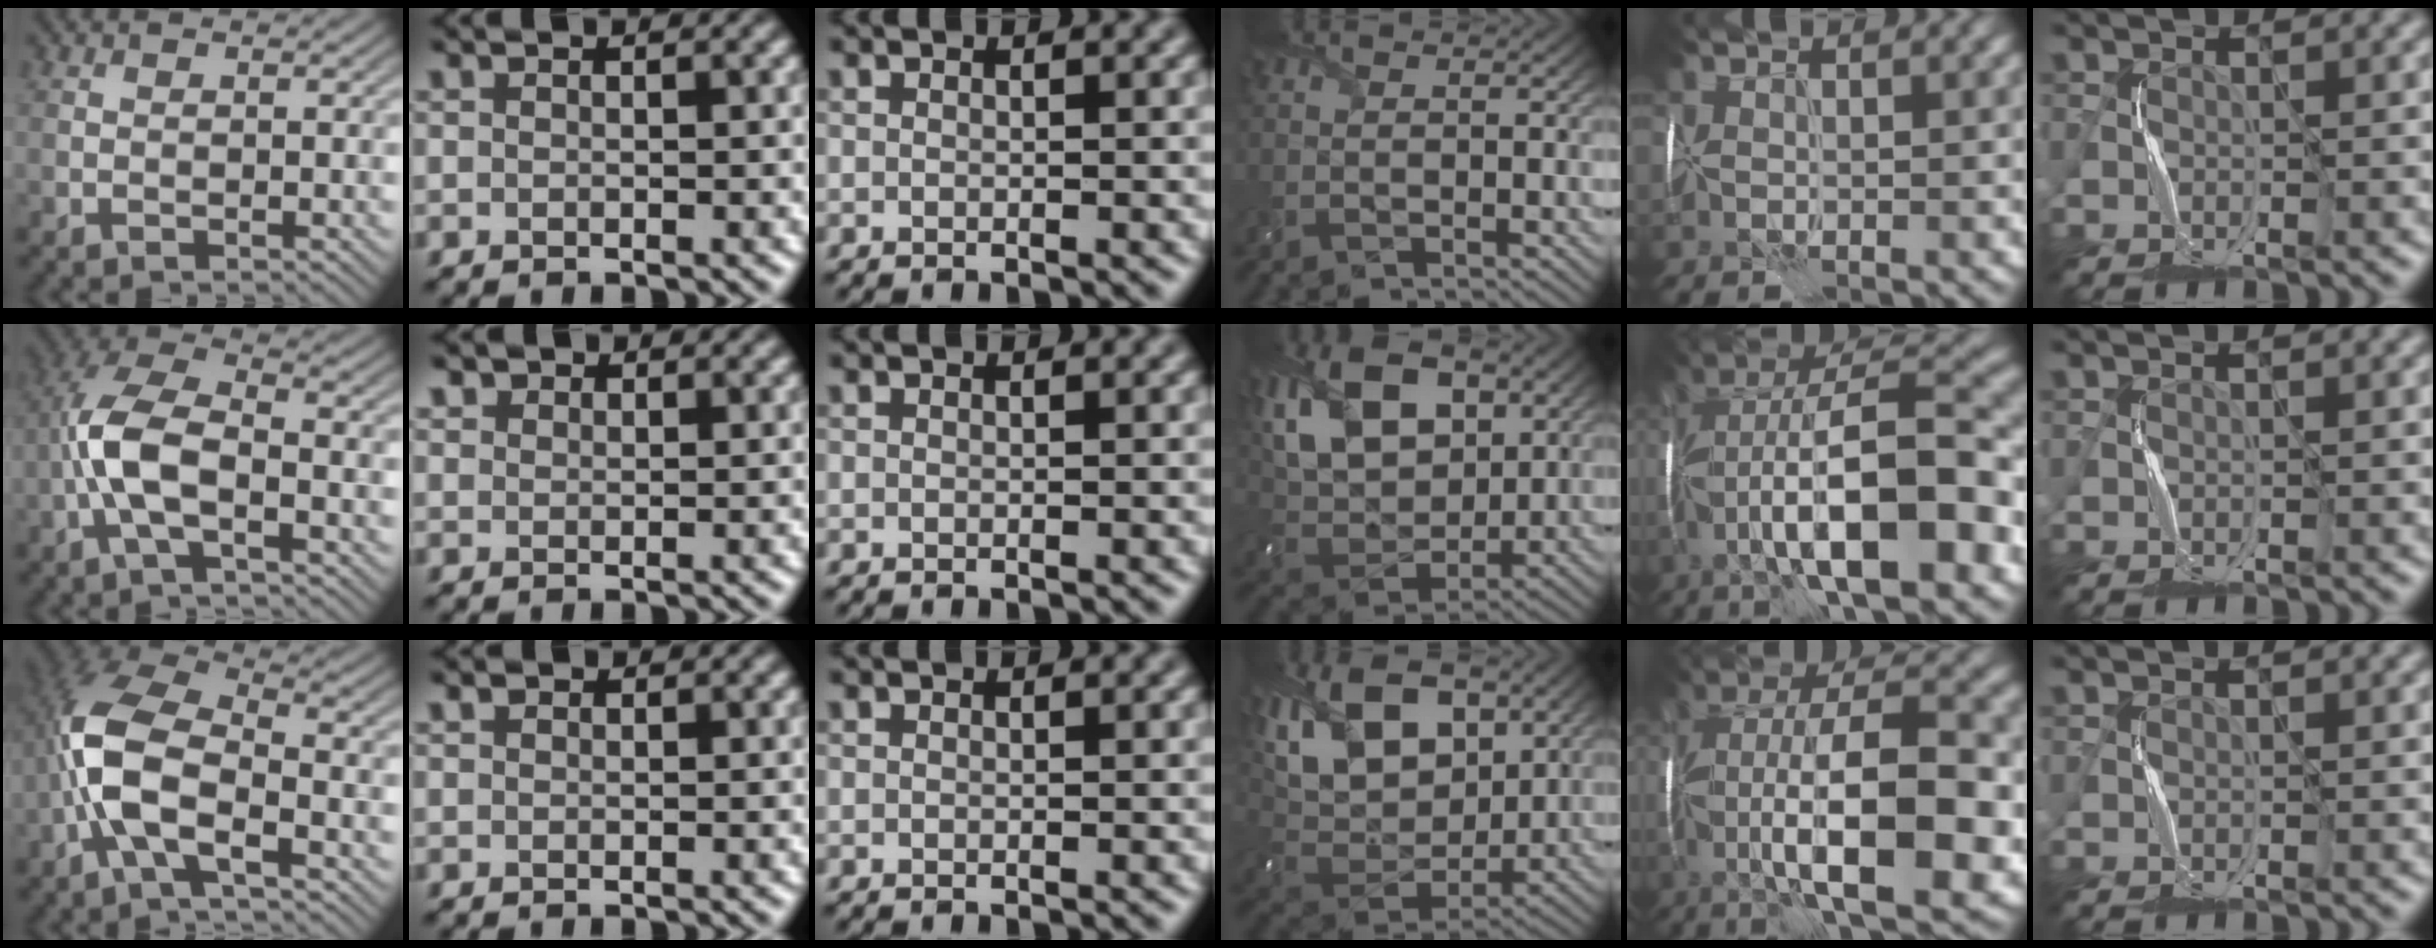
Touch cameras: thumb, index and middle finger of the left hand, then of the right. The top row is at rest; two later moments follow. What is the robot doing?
{"motion": "wrap", "object": "felt sheet"}